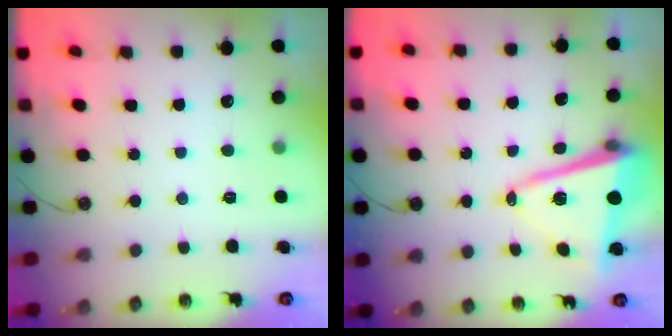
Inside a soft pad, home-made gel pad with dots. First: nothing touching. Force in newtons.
{"total": 11.9, "press": 11.6, "slide": 2.7}